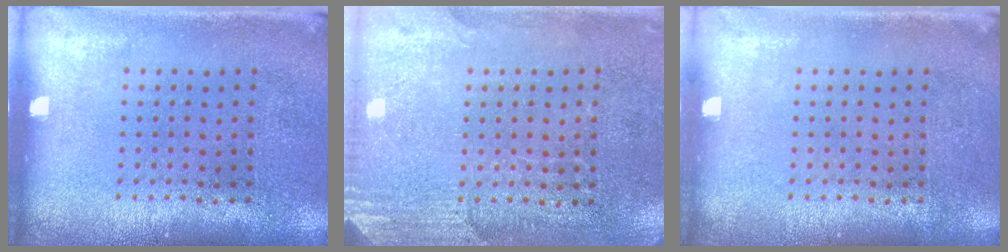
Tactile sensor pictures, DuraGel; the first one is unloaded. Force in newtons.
{"total": 2.7, "press": 2.4, "slide": 1.1}
{"total": 0.0}